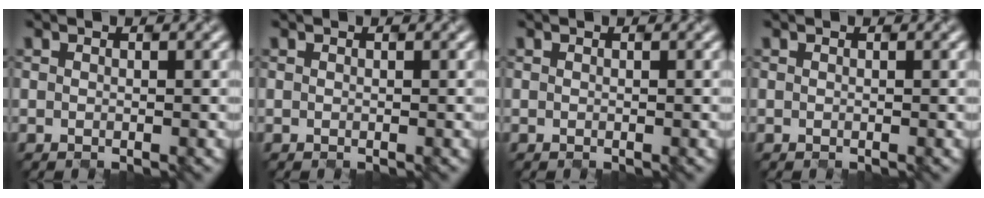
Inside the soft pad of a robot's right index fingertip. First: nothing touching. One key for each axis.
{"total": 0.0}
{"total": 0.0}
{"total": 0.0}